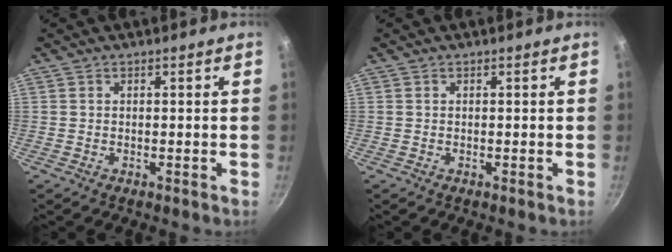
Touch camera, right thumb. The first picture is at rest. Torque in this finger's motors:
{"motor_torque": [0.00, 0.00, 0.10, -0.06, 0.00]}